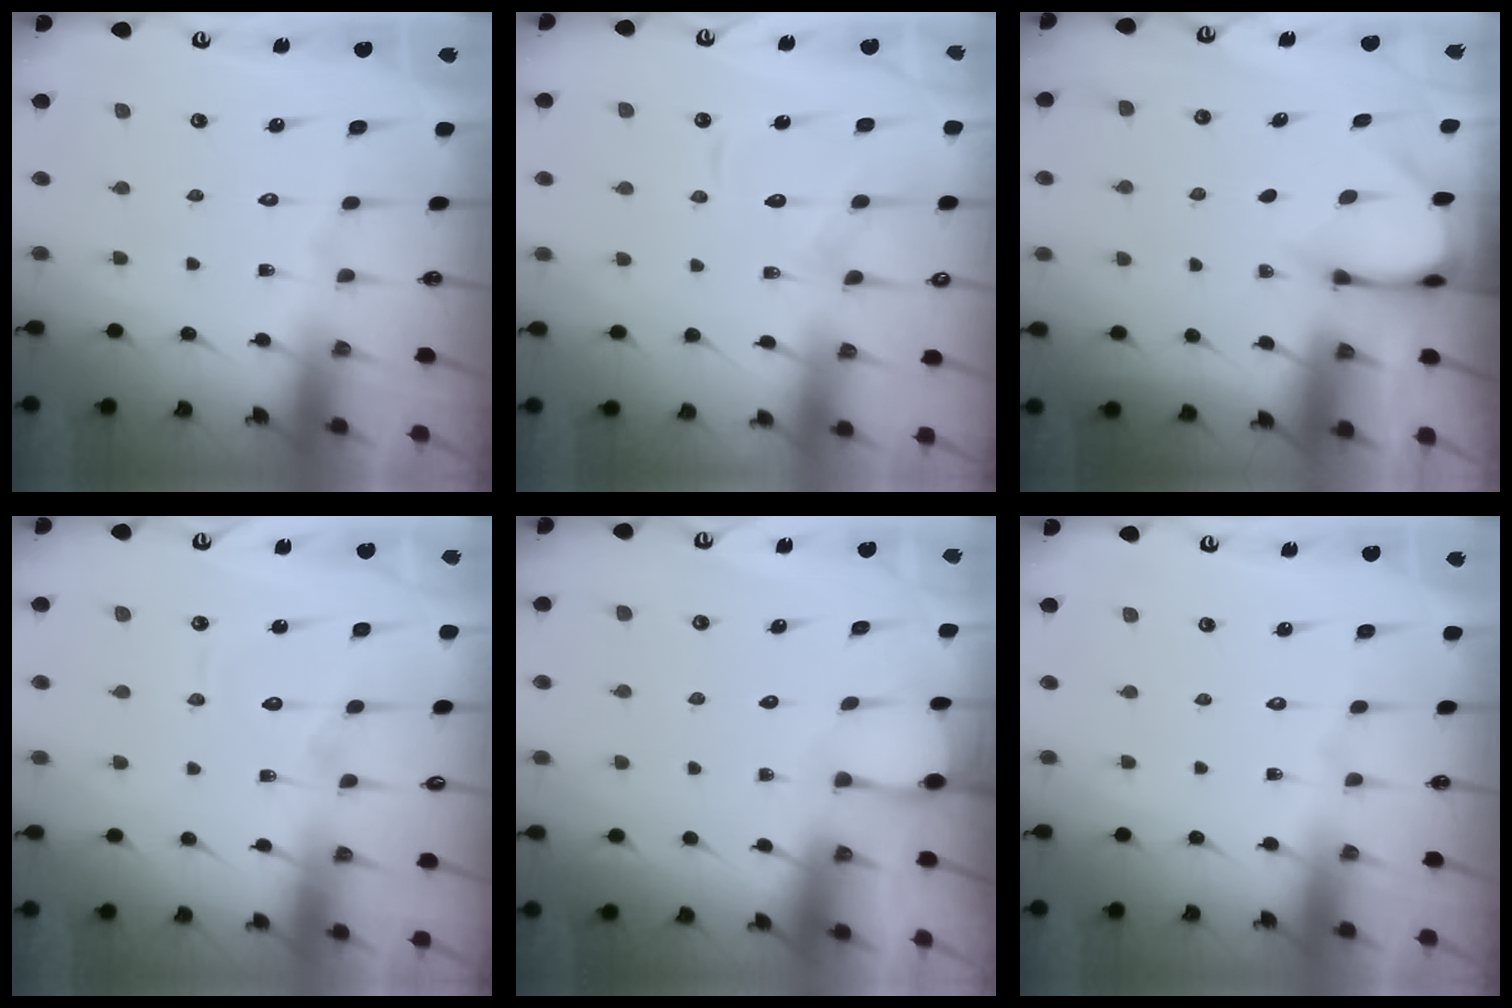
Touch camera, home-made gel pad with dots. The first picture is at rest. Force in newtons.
{"total": 11.5, "press": 11.5, "slide": 1.2}
{"total": 3.2, "press": 3.2, "slide": 0.3}
{"total": 6.1, "press": 6.1, "slide": 0.5}
{"total": 1.5, "press": 1.5, "slide": 0.1}
{"total": 0.0}